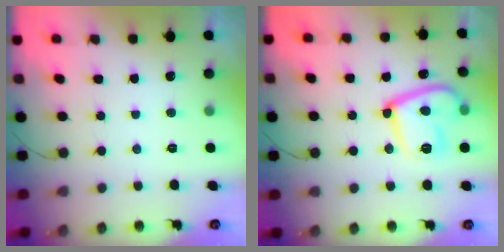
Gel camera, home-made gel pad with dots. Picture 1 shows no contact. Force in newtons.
{"total": 15.3, "press": 15.2, "slide": 1.7}